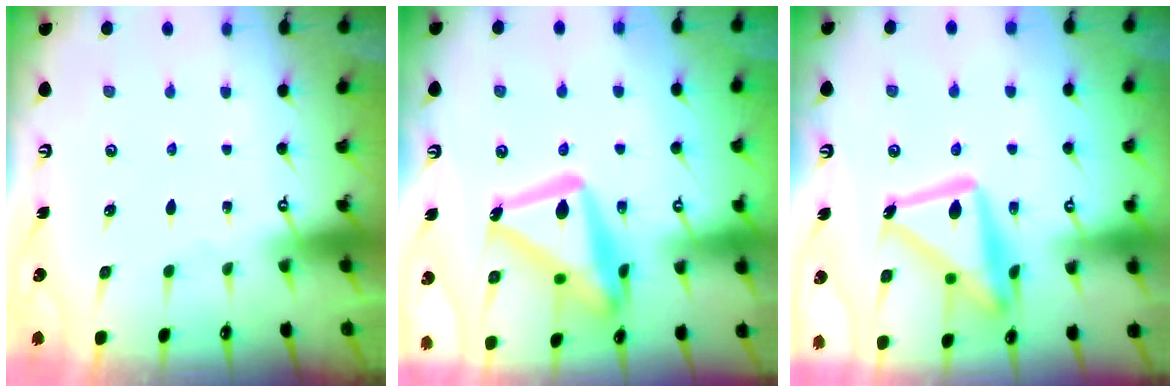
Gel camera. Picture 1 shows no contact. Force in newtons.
{"total": 20.4, "press": 20.4, "slide": 1.4}
{"total": 19.6, "press": 19.5, "slide": 1.5}